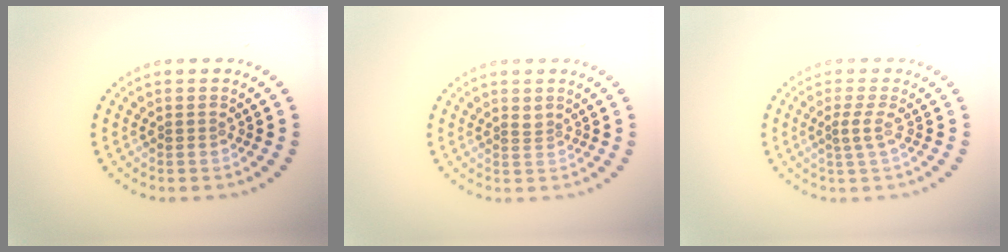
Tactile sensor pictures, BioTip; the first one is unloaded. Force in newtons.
{"total": 0.9, "press": 0.5, "slide": 0.7}
{"total": 1.4, "press": 0.8, "slide": 1.1}